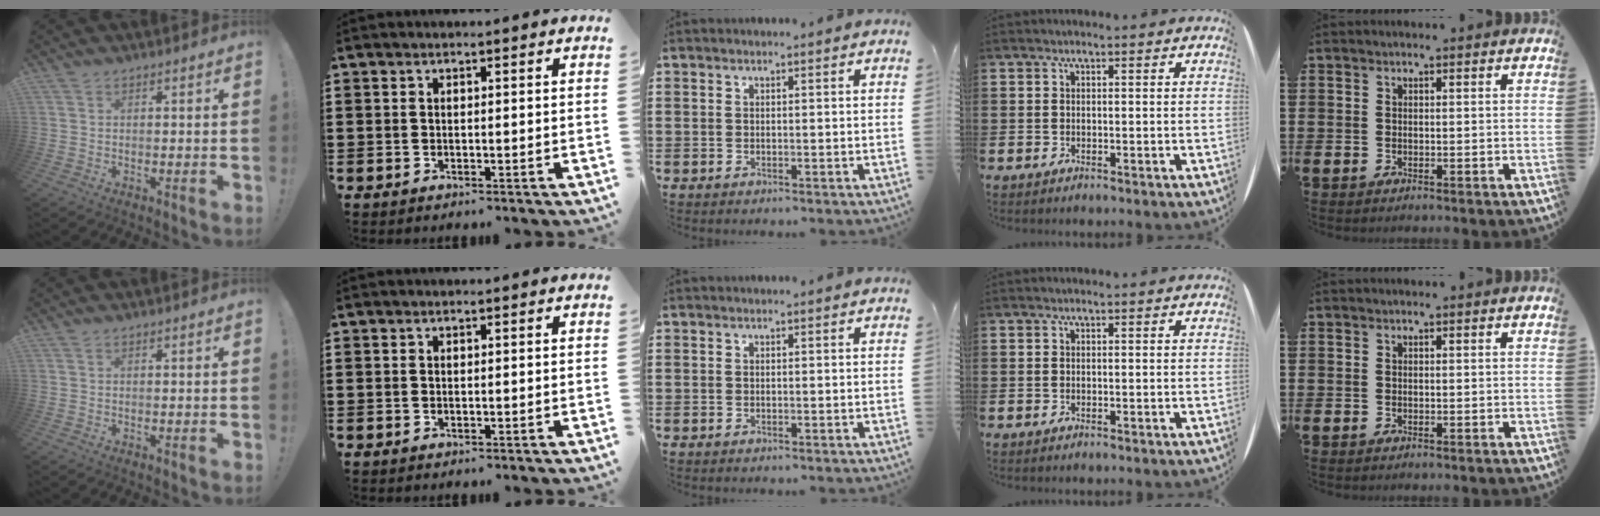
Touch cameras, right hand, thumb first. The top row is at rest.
{}